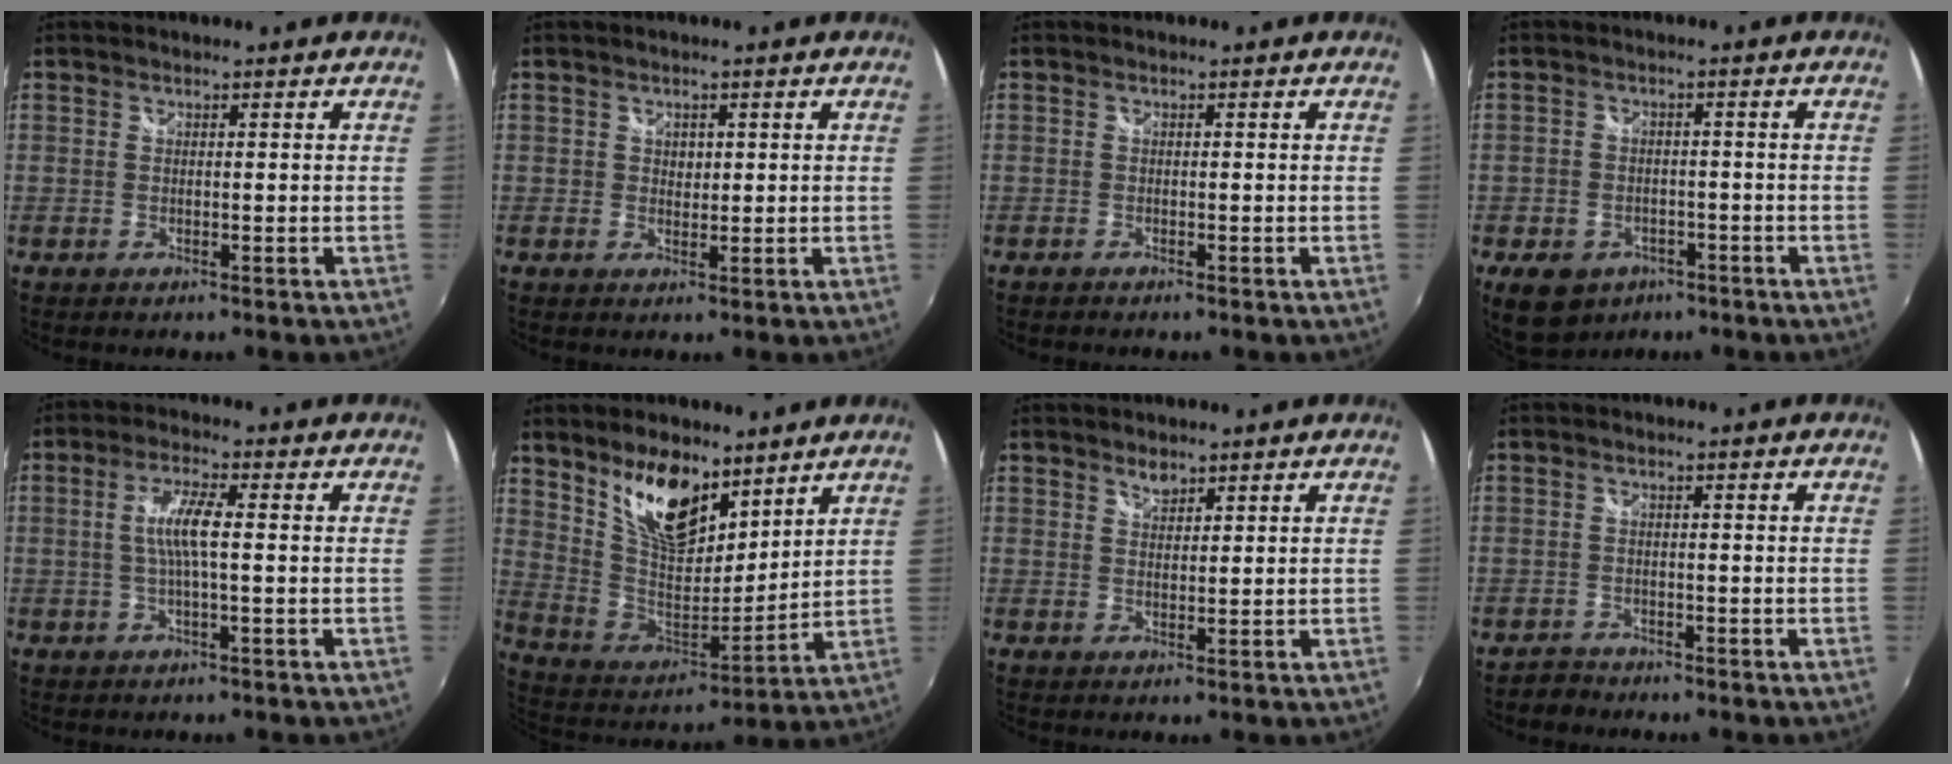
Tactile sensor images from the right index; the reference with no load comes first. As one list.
[{"total": 1.7, "force": [0.5, 1.5, 0.6], "torque": [-0.005, 0.002, 0.008]}, {"total": 0.9, "force": [-0.8, 0.2, 0.2], "torque": [-0.007, -0.004, -0.018]}, {"total": 9.9, "force": [-5.7, 7.1, 3.9], "torque": [-0.108, -0.001, -0.078]}, {"total": 5.7, "force": [0.0, 0.7, 5.6], "torque": [-0.107, 0.002, 0.002]}, {"total": 15.9, "force": [10.2, 7.6, 9.6], "torque": [-0.177, -0.008, 0.198]}, {"total": 2.0, "force": [1.7, 0.8, 0.7], "torque": [-0.008, 0.001, 0.029]}, {"total": 2.3, "force": [-2.1, 1.0, -0.2], "torque": [-0.004, 0.002, -0.038]}]